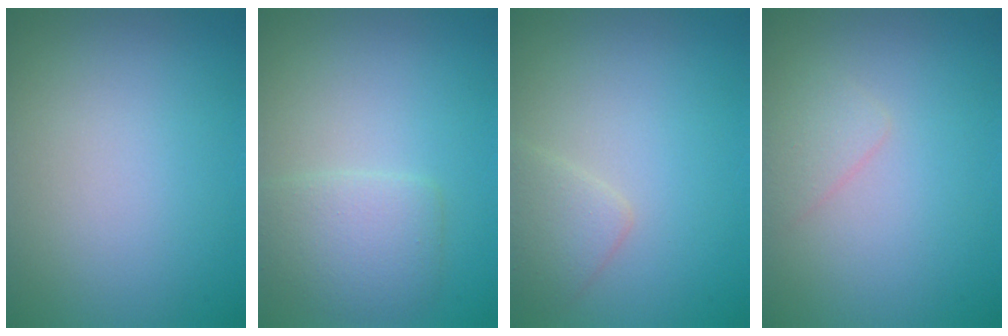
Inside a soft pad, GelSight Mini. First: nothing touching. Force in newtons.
{"total": 3.1, "press": 3.1, "slide": 0.1}
{"total": 2.0, "press": 2.0, "slide": 0.0}
{"total": 1.3, "press": 1.3, "slide": 0.1}